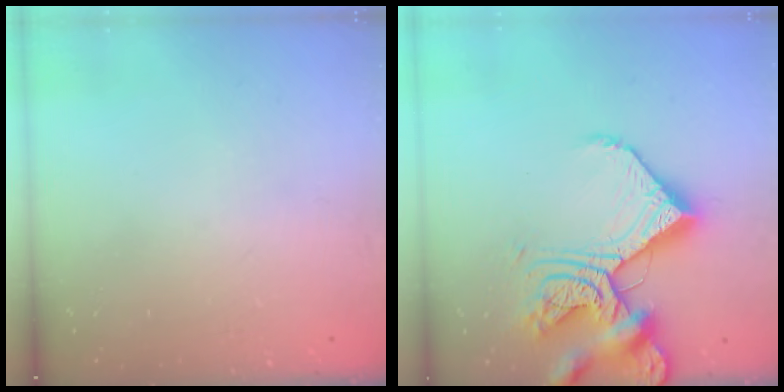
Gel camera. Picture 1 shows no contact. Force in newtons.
{"total": 18.1, "press": 18.0, "slide": 1.9}